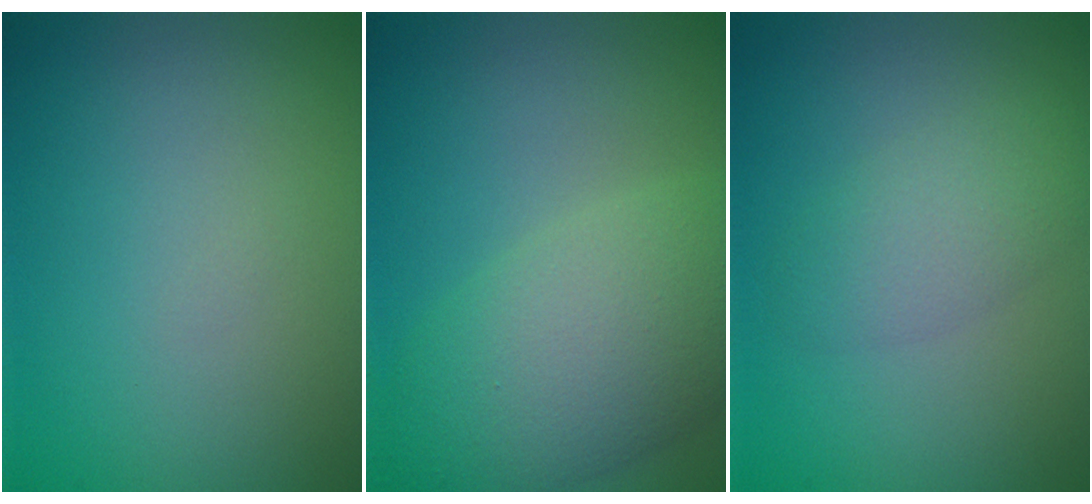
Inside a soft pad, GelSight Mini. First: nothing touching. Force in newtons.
{"total": 7.4, "press": 7.4, "slide": 0.4}
{"total": 2.7, "press": 2.7, "slide": 0.1}